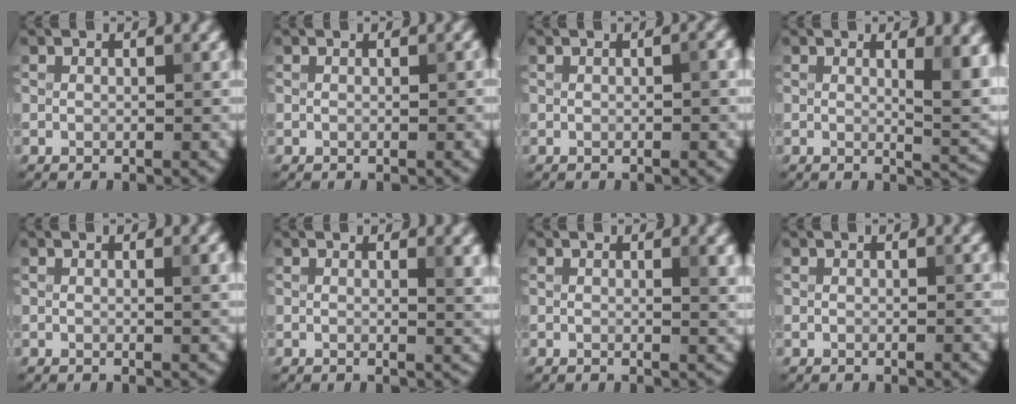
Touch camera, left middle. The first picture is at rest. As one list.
[{"total": 0.0}, {"total": 1.2, "force": [0.0, 0.3, 1.2], "torque": [-0.017, 0.005, 0.002]}, {"total": 4.9, "force": [1.4, 1.5, 4.5], "torque": [-0.050, -0.008, 0.024]}, {"total": 1.2, "force": [0.3, 0.3, 1.2], "torque": [-0.012, 0.000, 0.002]}, {"total": 2.7, "force": [0.9, 0.9, 2.4], "torque": [-0.019, -0.001, 0.010]}, {"total": 2.3, "force": [0.7, 0.8, 2.0], "torque": [-0.015, 0.000, 0.008]}, {"total": 0.0}]